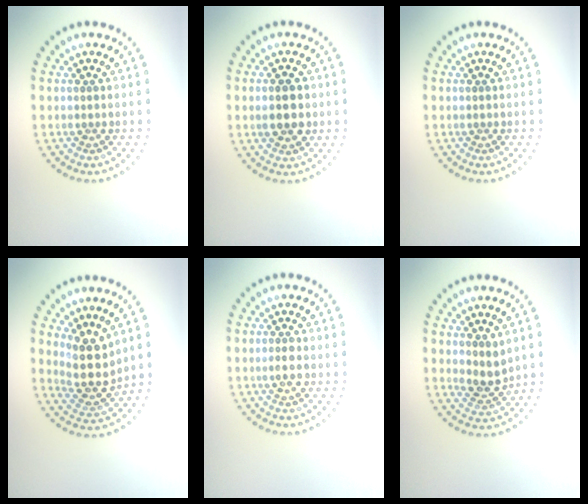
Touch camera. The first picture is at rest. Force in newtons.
{"total": 3.2, "press": 3.2, "slide": 0.1}
{"total": 0.0}
{"total": 3.9, "press": 3.1, "slide": 2.4}
{"total": 1.3, "press": 1.3, "slide": 0.1}
{"total": 2.4, "press": 2.0, "slide": 1.4}